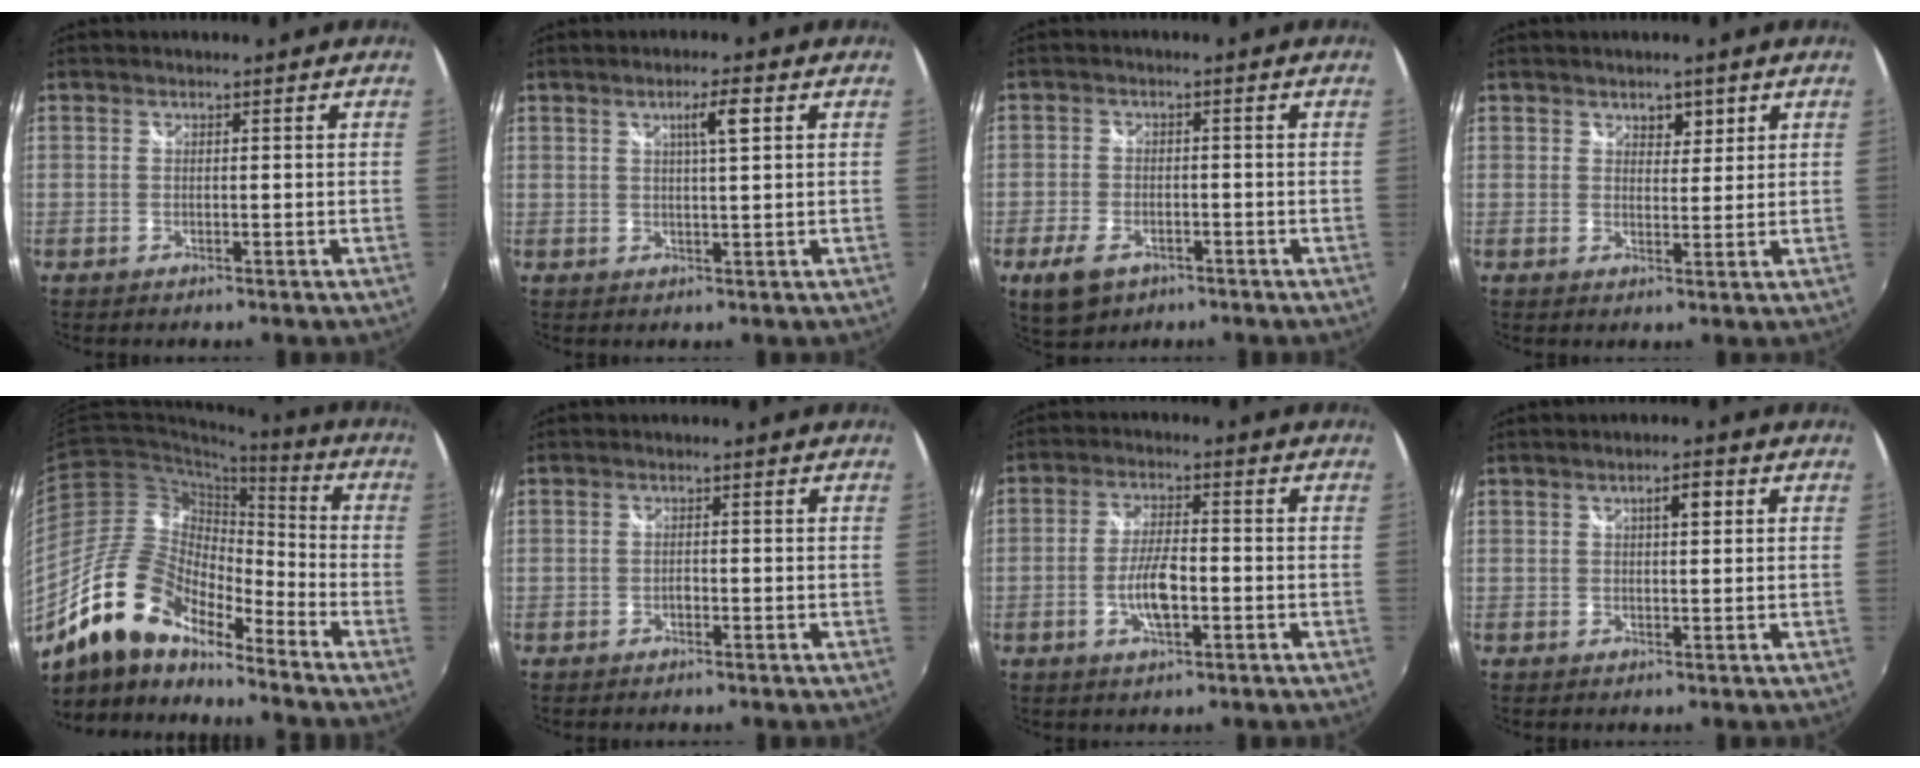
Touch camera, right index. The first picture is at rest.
{"total": 3.7, "force": [1.5, 0.2, 3.4], "torque": [-0.059, 0.004, 0.024]}
{"total": 7.2, "force": [-4.1, 4.3, 4.1], "torque": [-0.104, -0.014, -0.071]}
{"total": 2.8, "force": [1.7, 1.8, 1.2], "torque": [-0.011, 0.004, 0.027]}
{"total": 16.0, "force": [-12.4, 5.7, 8.3], "torque": [-0.157, 0.002, -0.247]}
{"total": 0.8, "force": [-0.5, 0.5, 0.4], "torque": [-0.008, 0.000, -0.010]}
{"total": 6.8, "force": [-2.1, 2.4, 6.0], "torque": [-0.119, 0.000, -0.038]}
{"total": 2.8, "force": [1.1, 1.0, 2.5], "torque": [-0.038, 0.008, 0.015]}